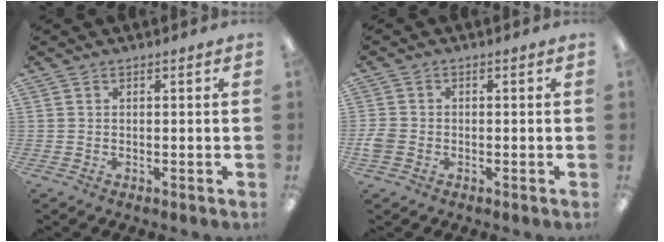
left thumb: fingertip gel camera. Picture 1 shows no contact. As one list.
[{"total": 3.1, "force": [-1.0, 2.5, 1.7], "torque": [-0.032, 0.006, -0.018]}]